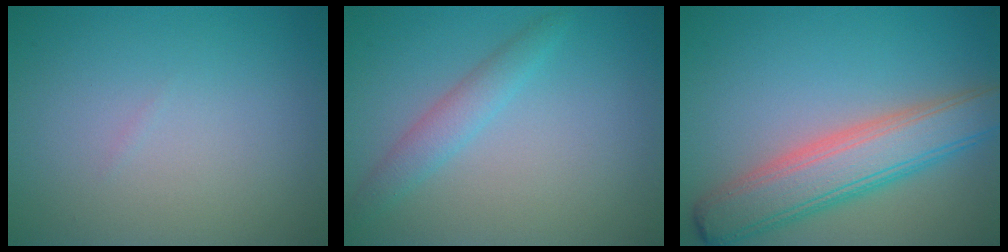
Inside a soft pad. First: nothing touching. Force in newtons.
{"total": 2.2, "press": 2.2, "slide": 0.1}
{"total": 6.7, "press": 6.7, "slide": 0.3}